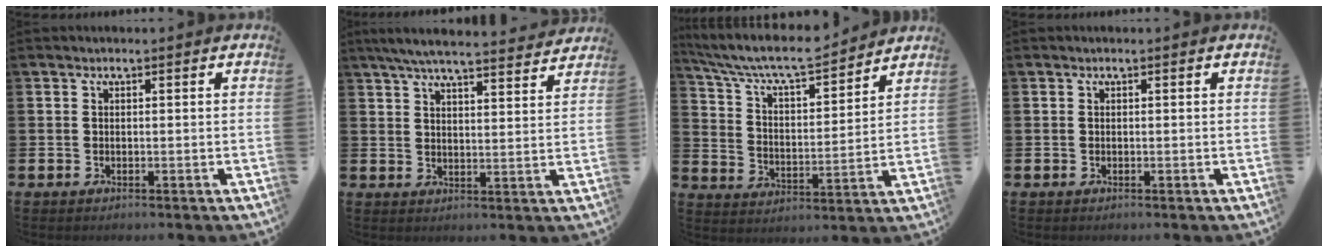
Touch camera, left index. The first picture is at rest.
{"total": 6.6, "force": [6.2, 0.5, 2.0], "torque": [-0.055, -0.032, 0.112]}
{"total": 8.1, "force": [7.5, 1.4, 2.7], "torque": [-0.090, -0.052, 0.129]}
{"total": 0.0}